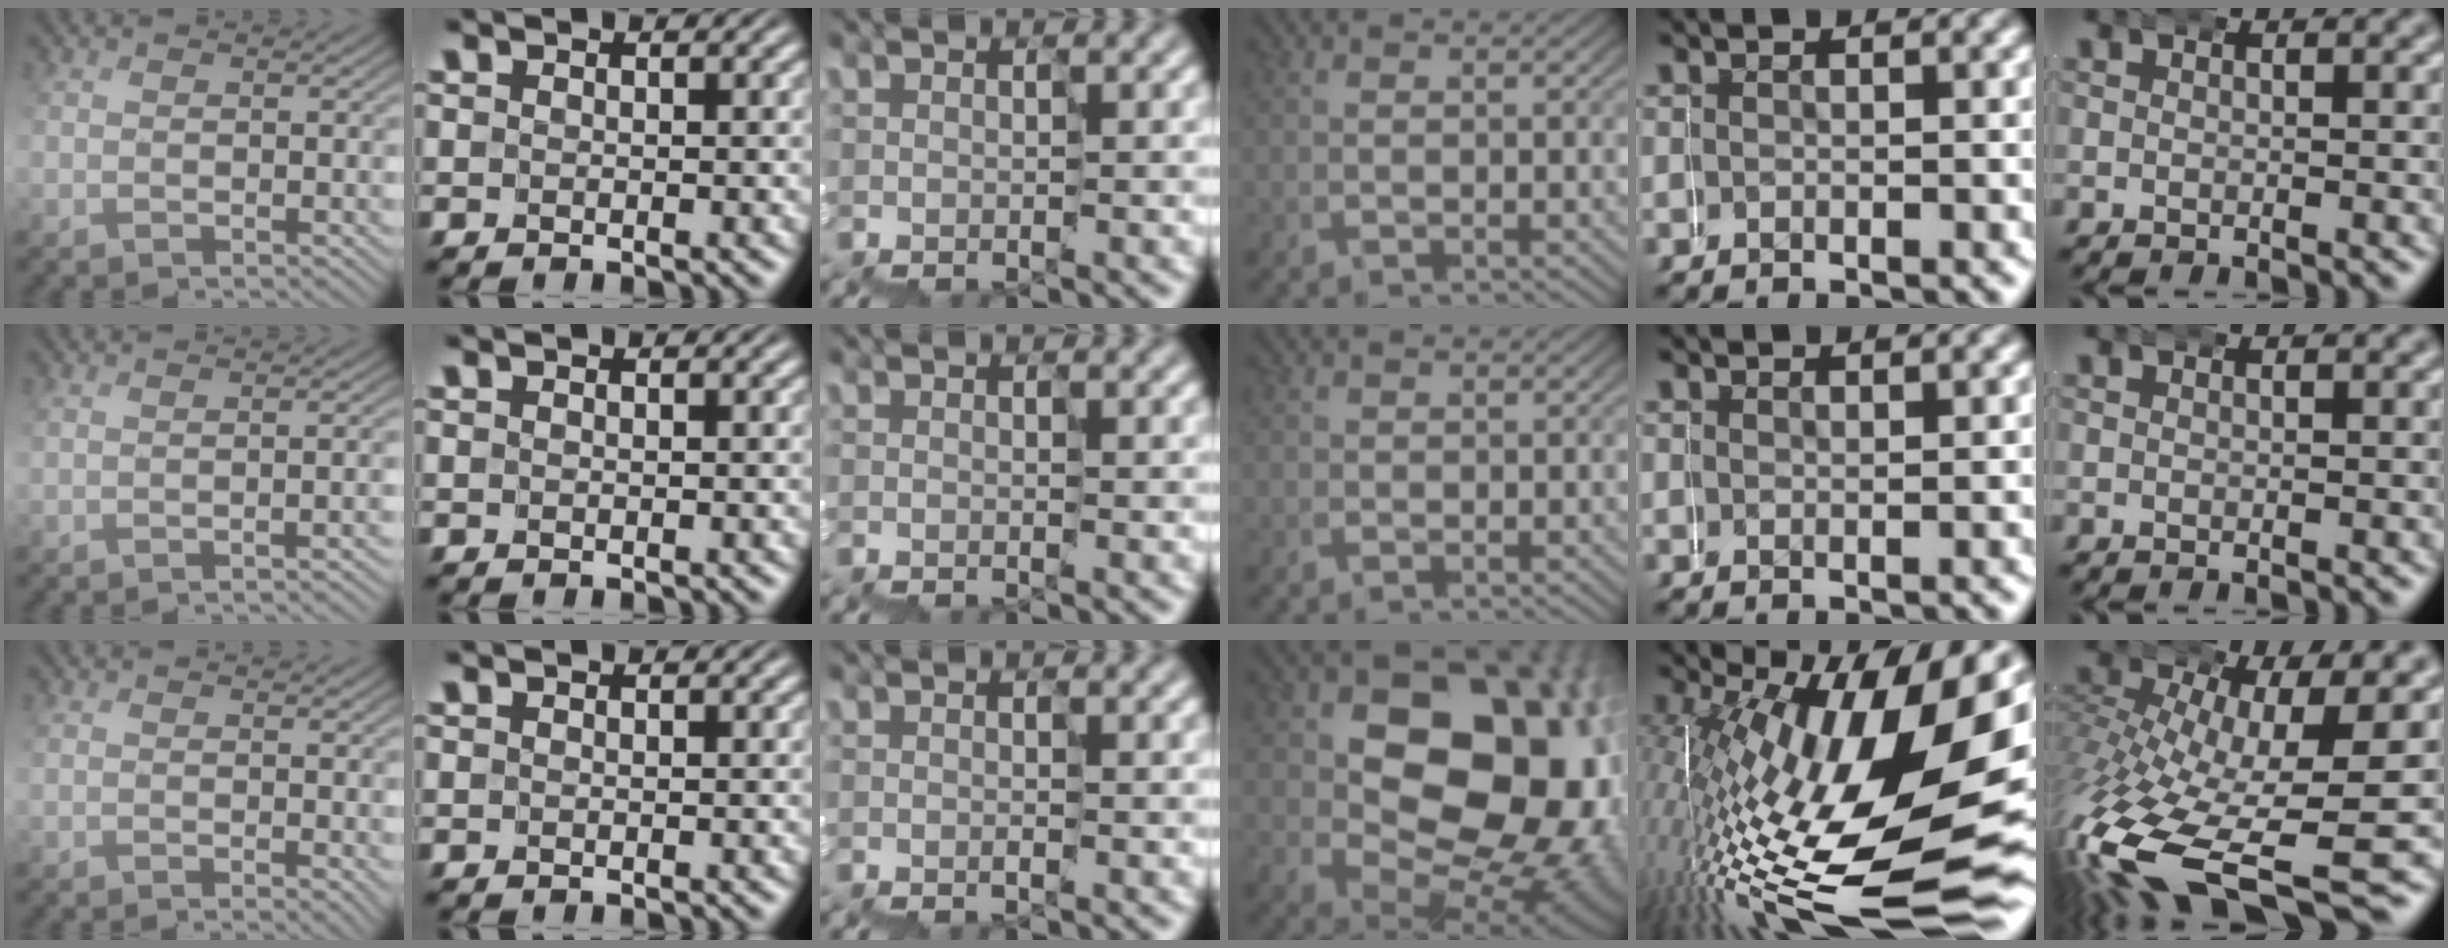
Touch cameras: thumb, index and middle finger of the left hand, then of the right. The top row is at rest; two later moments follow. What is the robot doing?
{"motion": "wrap", "object": "duck tape"}